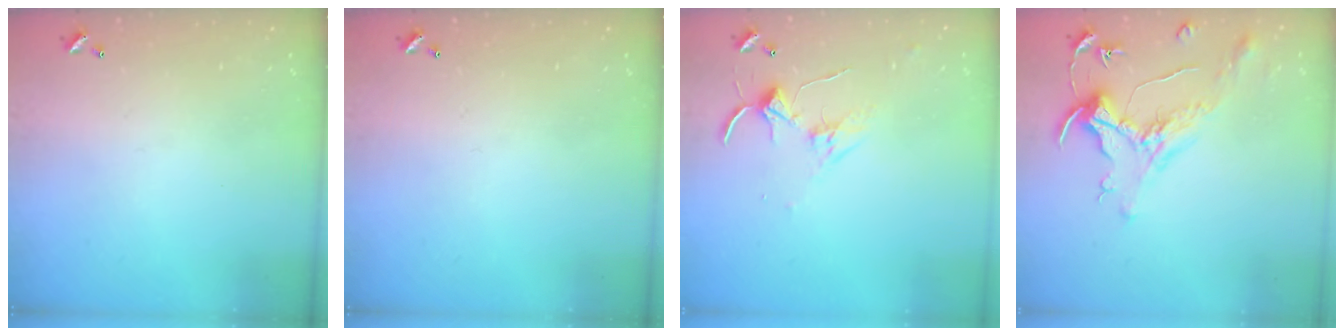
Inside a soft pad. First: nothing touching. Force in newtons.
{"total": 0.0}
{"total": 2.7, "press": 2.7, "slide": 0.4}
{"total": 1.6, "press": 1.4, "slide": 0.7}